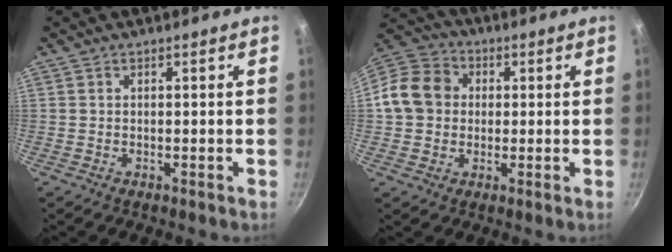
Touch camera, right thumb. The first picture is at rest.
{"total": 11.3, "force": [0.8, 9.8, 5.5], "torque": [-0.075, 0.021, -0.006]}